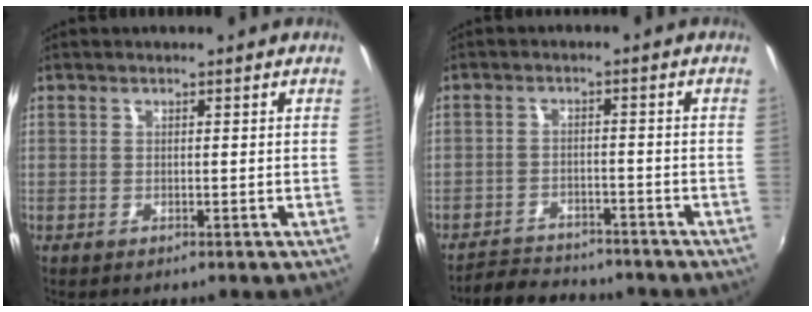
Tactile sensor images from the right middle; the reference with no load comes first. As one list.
[{"total": 8.6, "force": [-8.0, 2.5, 2.1], "torque": [-0.070, -0.002, -0.121]}]